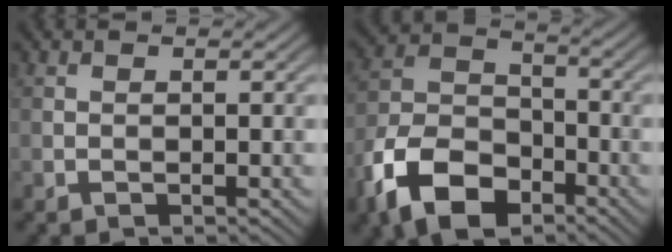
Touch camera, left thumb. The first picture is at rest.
{"total": 12.3, "force": [-7.2, 7.0, 7.1], "torque": [-0.161, -0.013, -0.152]}